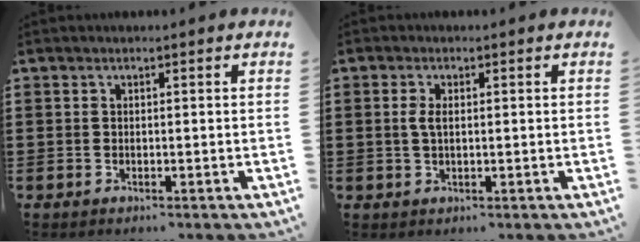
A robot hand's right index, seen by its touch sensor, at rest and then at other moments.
{"total": 2.0, "force": [0.1, 0.8, 1.9], "torque": [-0.039, 0.003, 0.000]}